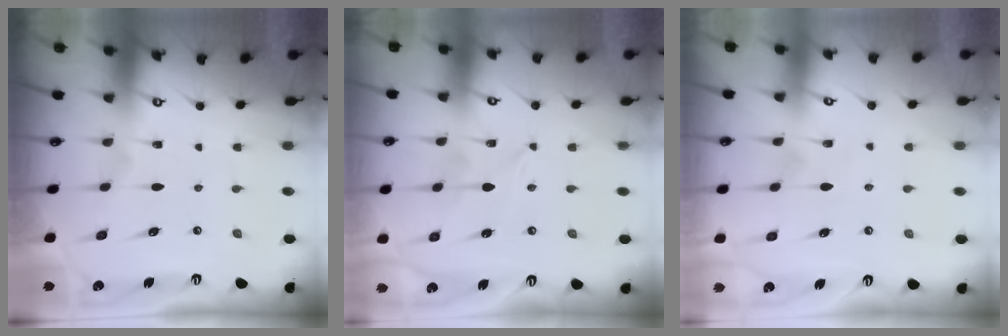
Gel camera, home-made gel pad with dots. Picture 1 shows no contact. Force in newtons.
{"total": 0.0}
{"total": 2.7, "press": 2.7, "slide": 0.4}